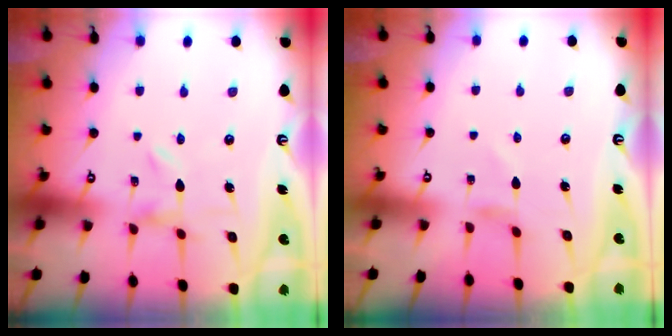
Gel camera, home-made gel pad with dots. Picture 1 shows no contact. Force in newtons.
{"total": 0.0}